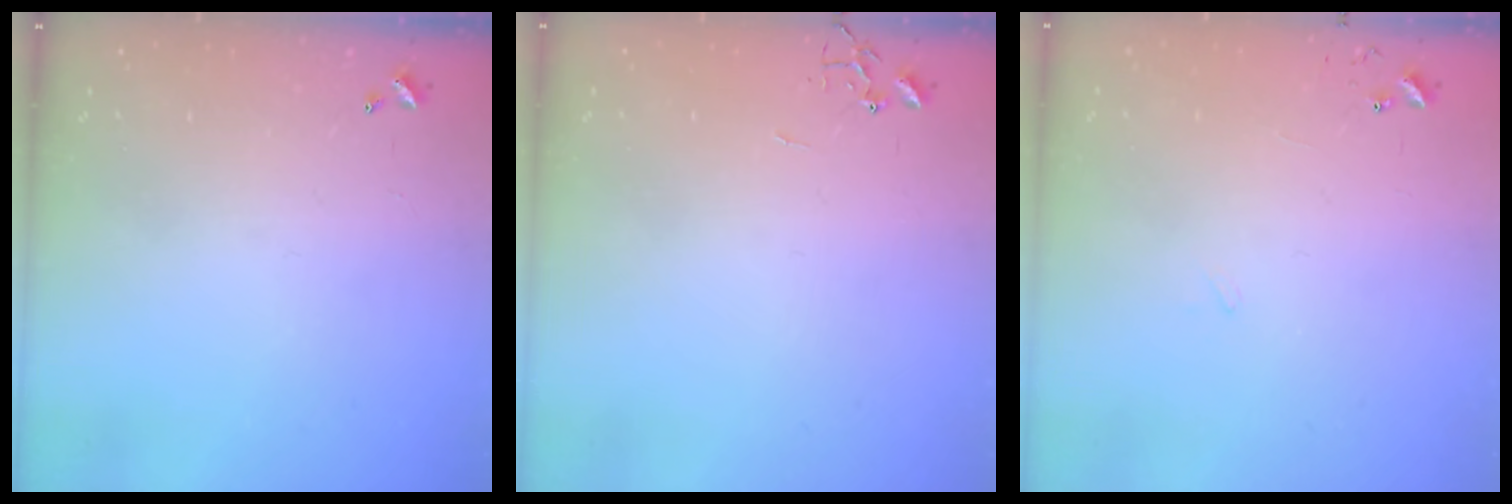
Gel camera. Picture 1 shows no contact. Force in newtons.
{"total": 0.0}
{"total": 6.6, "press": 6.6, "slide": 0.5}